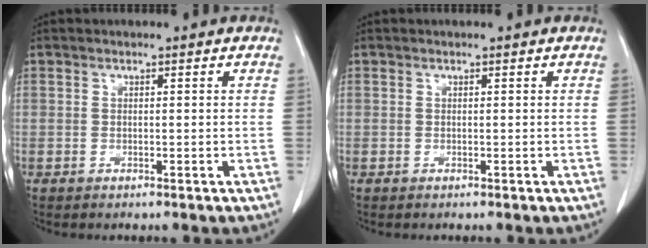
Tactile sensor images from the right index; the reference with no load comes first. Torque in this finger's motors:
{"motor_torque": [-0.01, 0.02, 0.00, 0.00]}